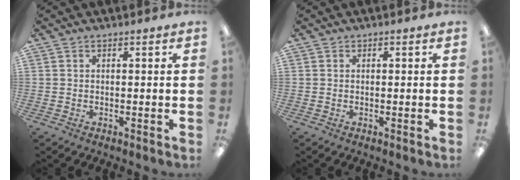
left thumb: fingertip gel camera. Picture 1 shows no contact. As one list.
[{"total": 0.0}]